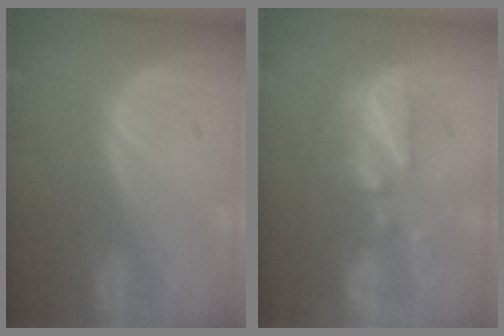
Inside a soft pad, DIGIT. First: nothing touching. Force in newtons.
{"total": 8.4, "press": 8.1, "slide": 2.0}